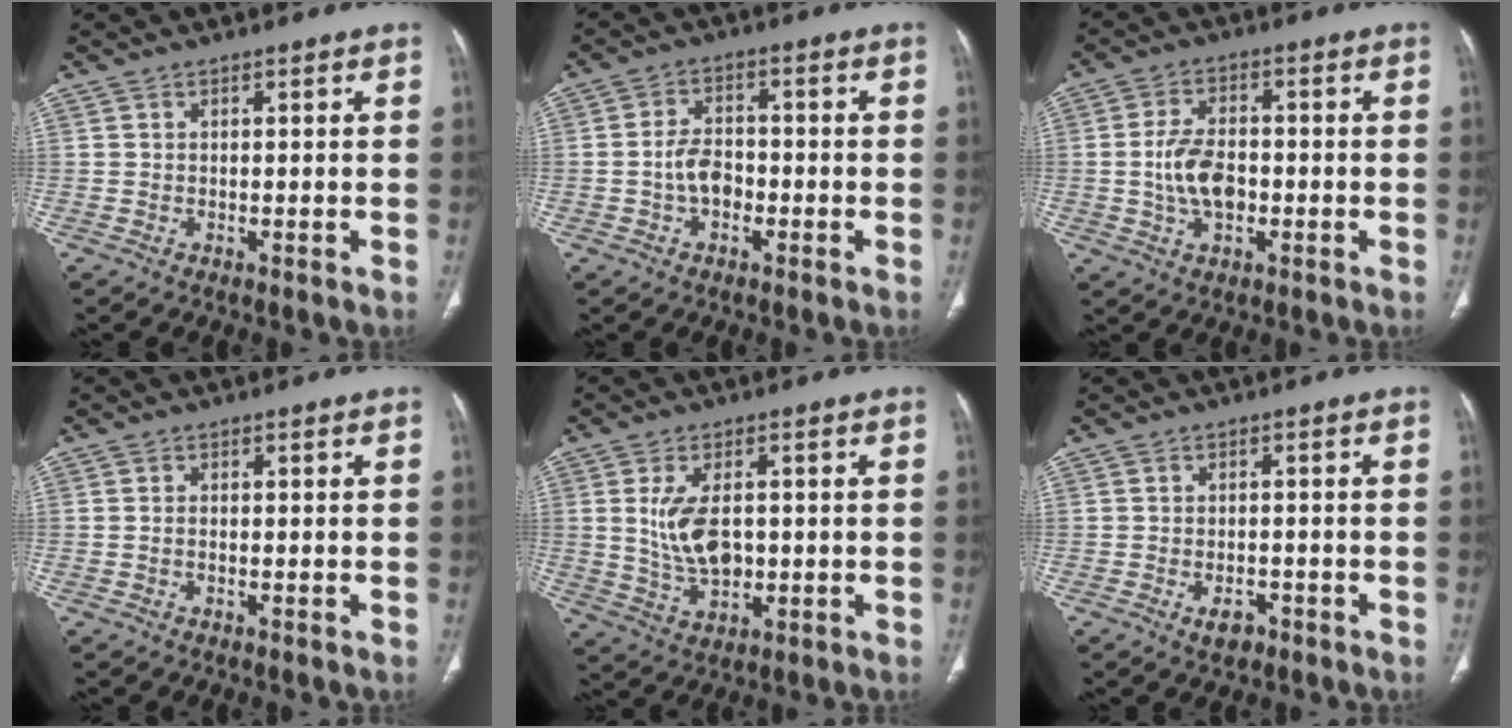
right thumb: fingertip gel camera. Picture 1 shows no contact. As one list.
[{"total": 5.0, "force": [-1.5, 3.3, 3.5], "torque": [-0.053, 0.021, -0.030]}, {"total": 8.0, "force": [-1.2, 4.8, 6.3], "torque": [-0.112, 0.011, -0.022]}, {"total": 0.6, "force": [-0.2, 0.3, 0.5], "torque": [-0.012, 0.000, -0.004]}, {"total": 8.5, "force": [0.6, 4.8, 7.0], "torque": [-0.128, -0.006, 0.021]}, {"total": 3.0, "force": [-1.7, 1.8, 1.8], "torque": [-0.024, 0.007, -0.021]}]